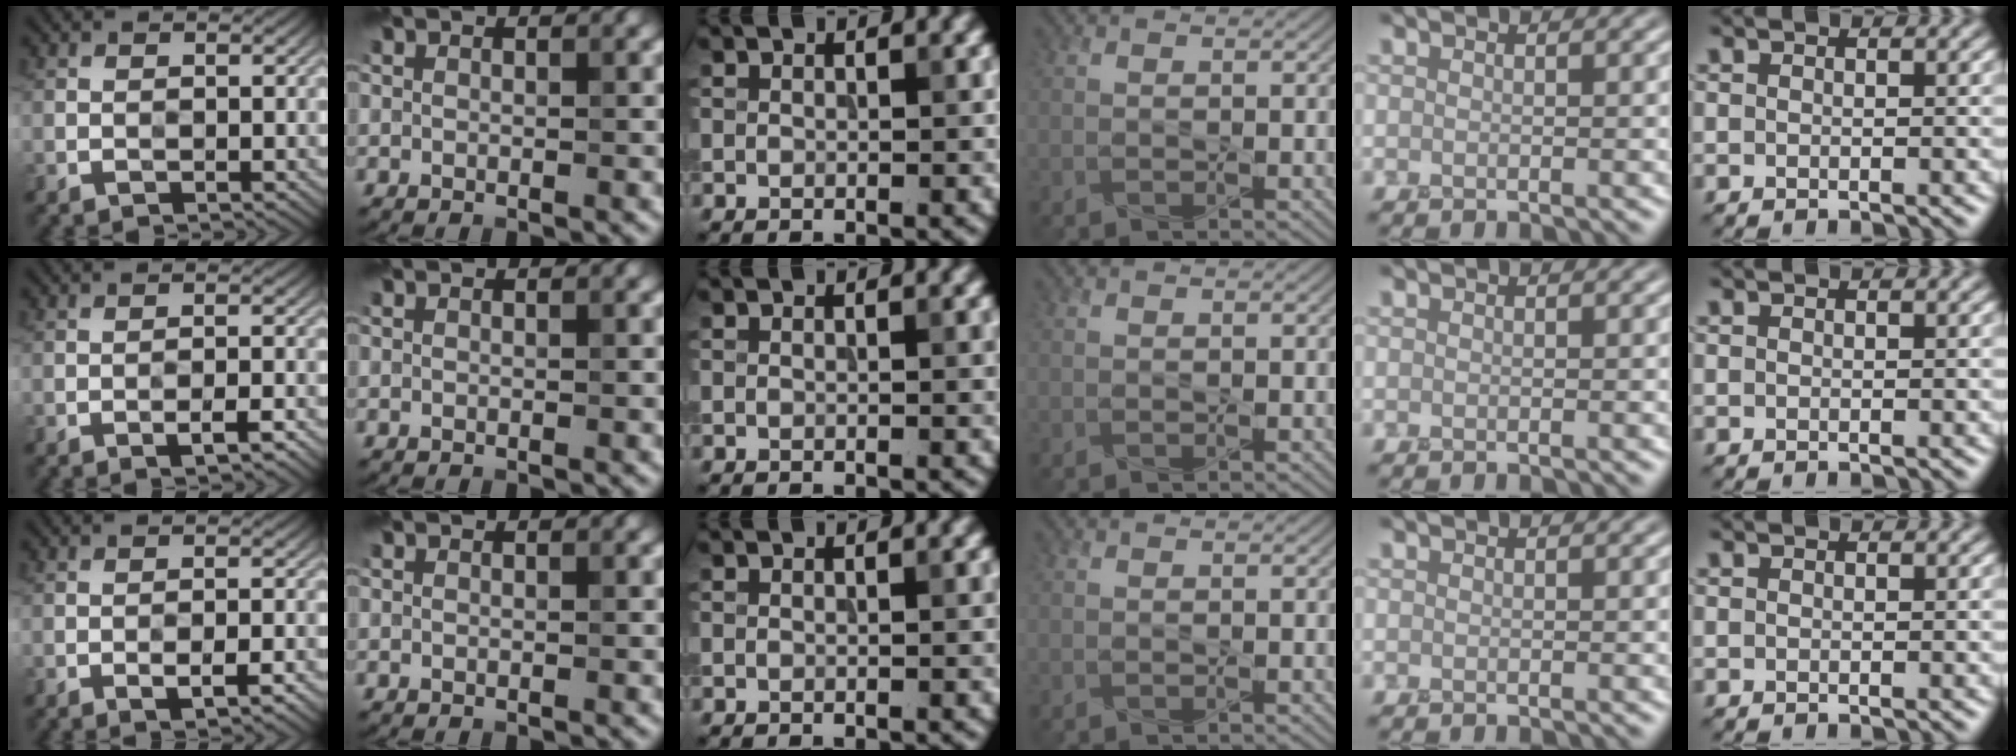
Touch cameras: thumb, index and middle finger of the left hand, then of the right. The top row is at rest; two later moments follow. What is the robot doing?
{"motion": "squeeze", "object": "air blower"}